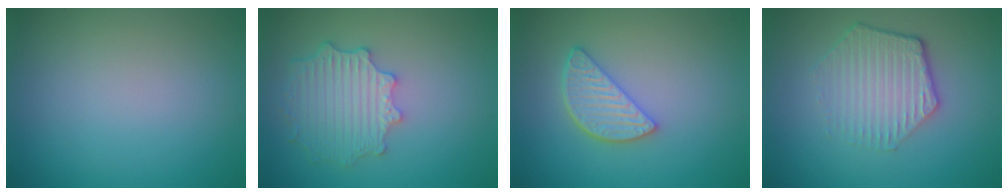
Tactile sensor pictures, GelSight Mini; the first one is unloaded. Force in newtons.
{"total": 4.4, "press": 3.6, "slide": 2.5}
{"total": 3.6, "press": 3.0, "slide": 2.0}
{"total": 4.3, "press": 3.2, "slide": 2.8}